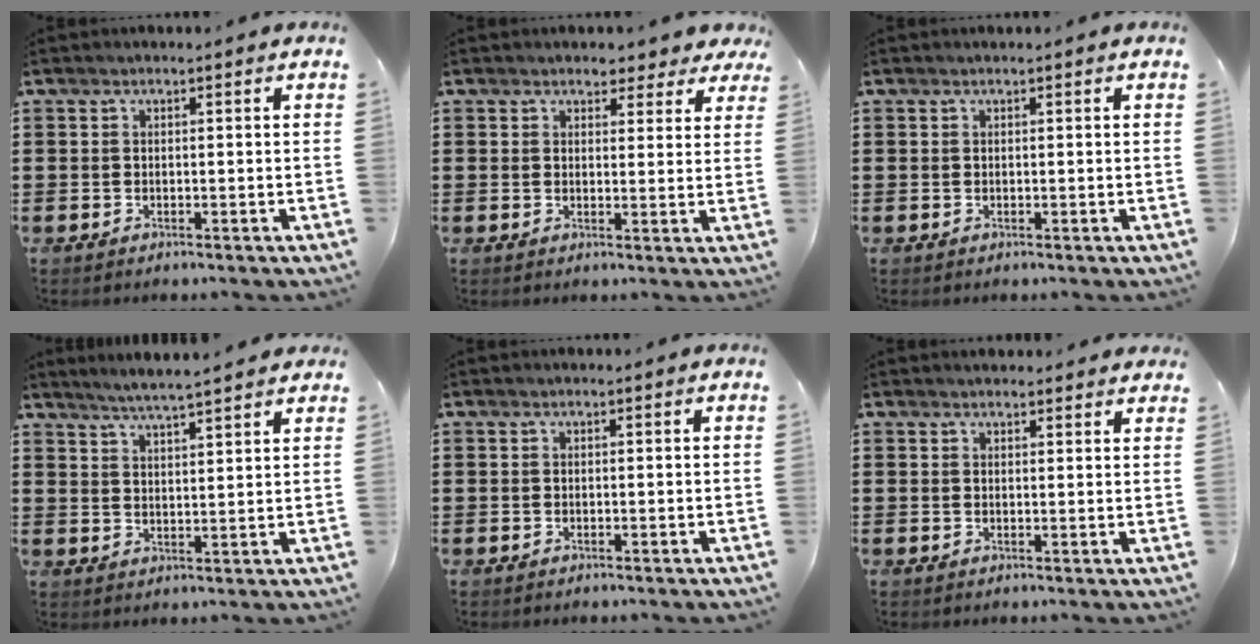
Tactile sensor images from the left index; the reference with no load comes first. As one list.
[{"total": 3.4, "force": [3.0, 1.4, 1.0], "torque": [-0.013, -0.009, 0.050]}, {"total": 0.0}, {"total": 3.9, "force": [3.7, -0.5, 1.1], "torque": [-0.033, -0.017, 0.064]}, {"total": 0.0}, {"total": 1.6, "force": [1.6, 0.3, 0.1], "torque": [-0.005, 0.003, 0.032]}]